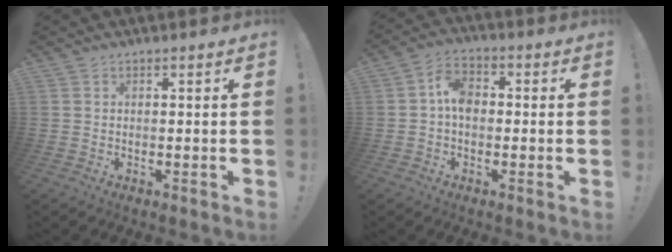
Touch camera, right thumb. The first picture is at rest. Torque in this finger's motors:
{"motor_torque": [0.05, -0.09, 0.63, -0.32, 0.03]}